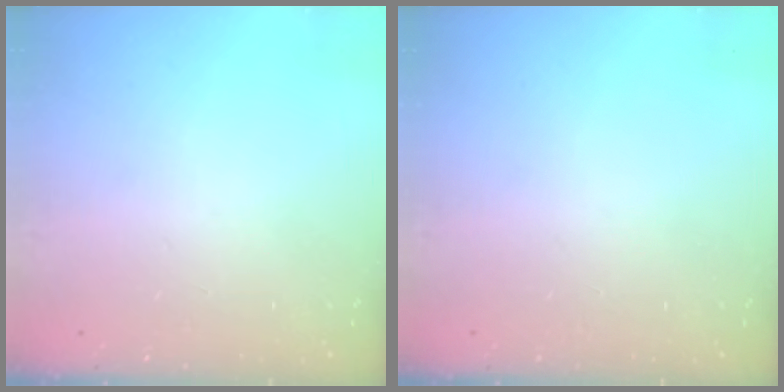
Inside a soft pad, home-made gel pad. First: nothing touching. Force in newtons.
{"total": 0.0}